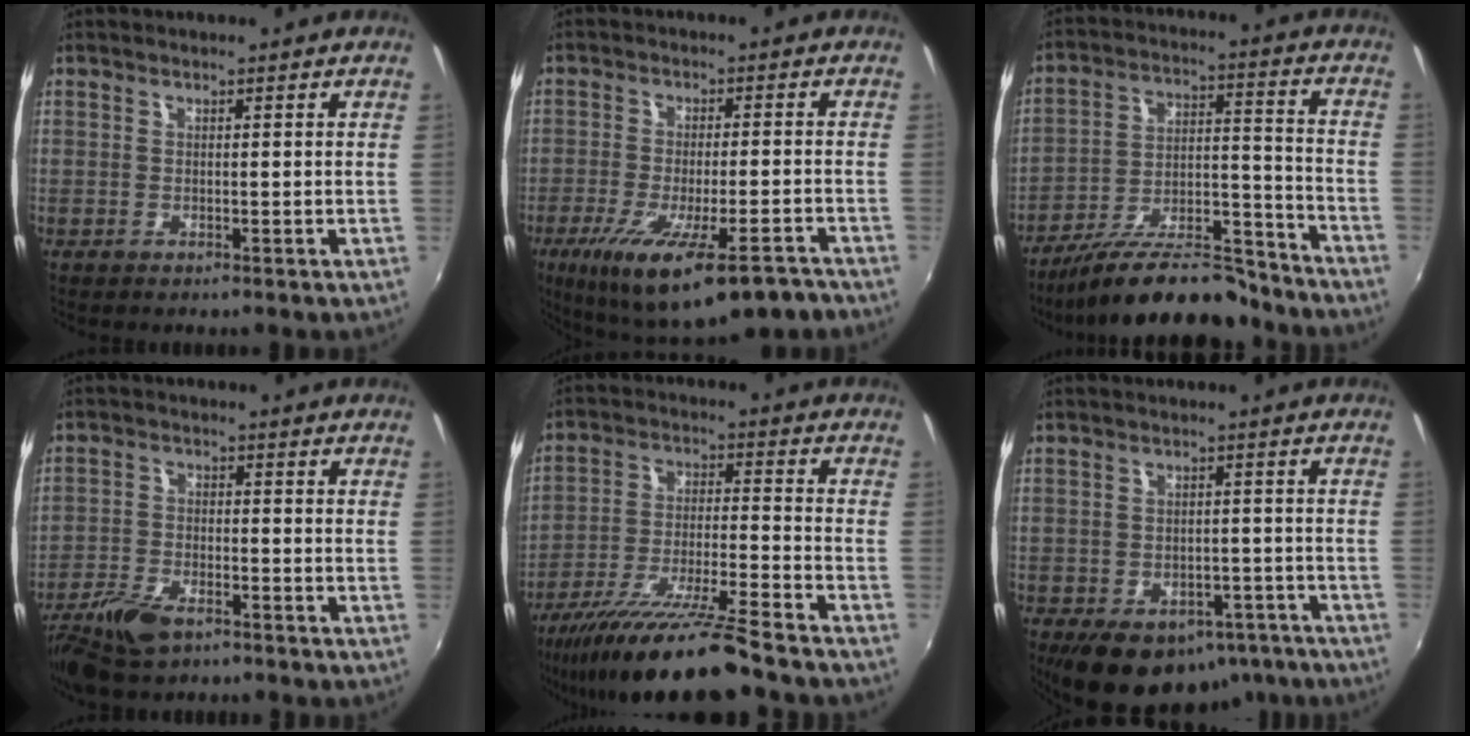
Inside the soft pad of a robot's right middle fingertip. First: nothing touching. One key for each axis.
{"total": 18.5, "fx": -12.0, "fy": 4.4, "fz": 13.4, "tx": -0.238, "ty": -0.062, "tz": -0.175}
{"total": 20.4, "fx": -17.2, "fy": 5.1, "fz": 9.6, "tx": -0.166, "ty": 0.002, "tz": -0.254}
{"total": 8.7, "fx": -6.1, "fy": 3.8, "fz": 4.9, "tx": -0.123, "ty": -0.015, "tz": -0.120}
{"total": 16.9, "fx": -14.1, "fy": -0.1, "fz": 9.4, "tx": -0.188, "ty": -0.032, "tz": -0.244}
{"total": 16.0, "fx": -10.5, "fy": 9.4, "fz": 7.6, "tx": -0.149, "ty": 0.006, "tz": -0.120}